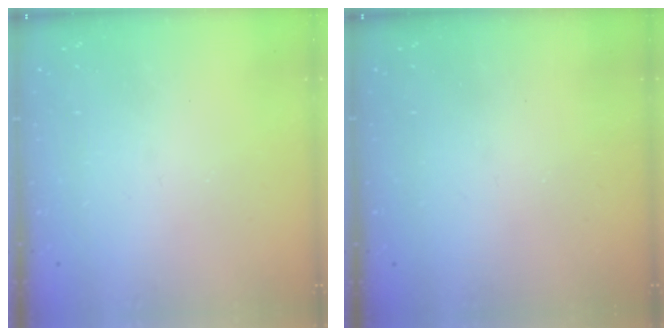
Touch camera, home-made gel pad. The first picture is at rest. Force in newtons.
{"total": 0.0}